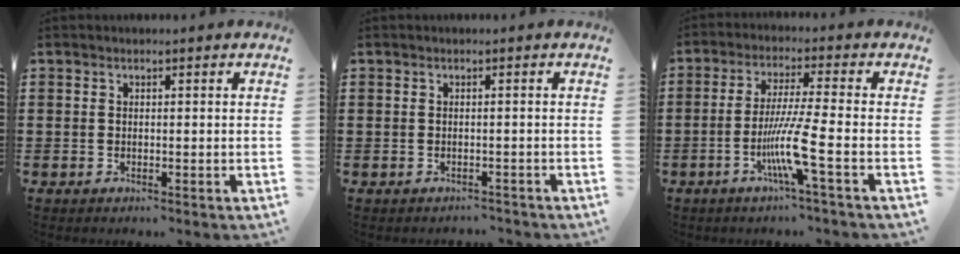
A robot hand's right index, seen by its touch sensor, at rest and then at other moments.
{"total": 0.8, "force": [-0.8, 0.4, -0.1], "torque": [-0.002, 0.003, -0.018]}
{"total": 8.2, "force": [-3.0, -0.3, 7.6], "torque": [-0.154, -0.019, -0.061]}